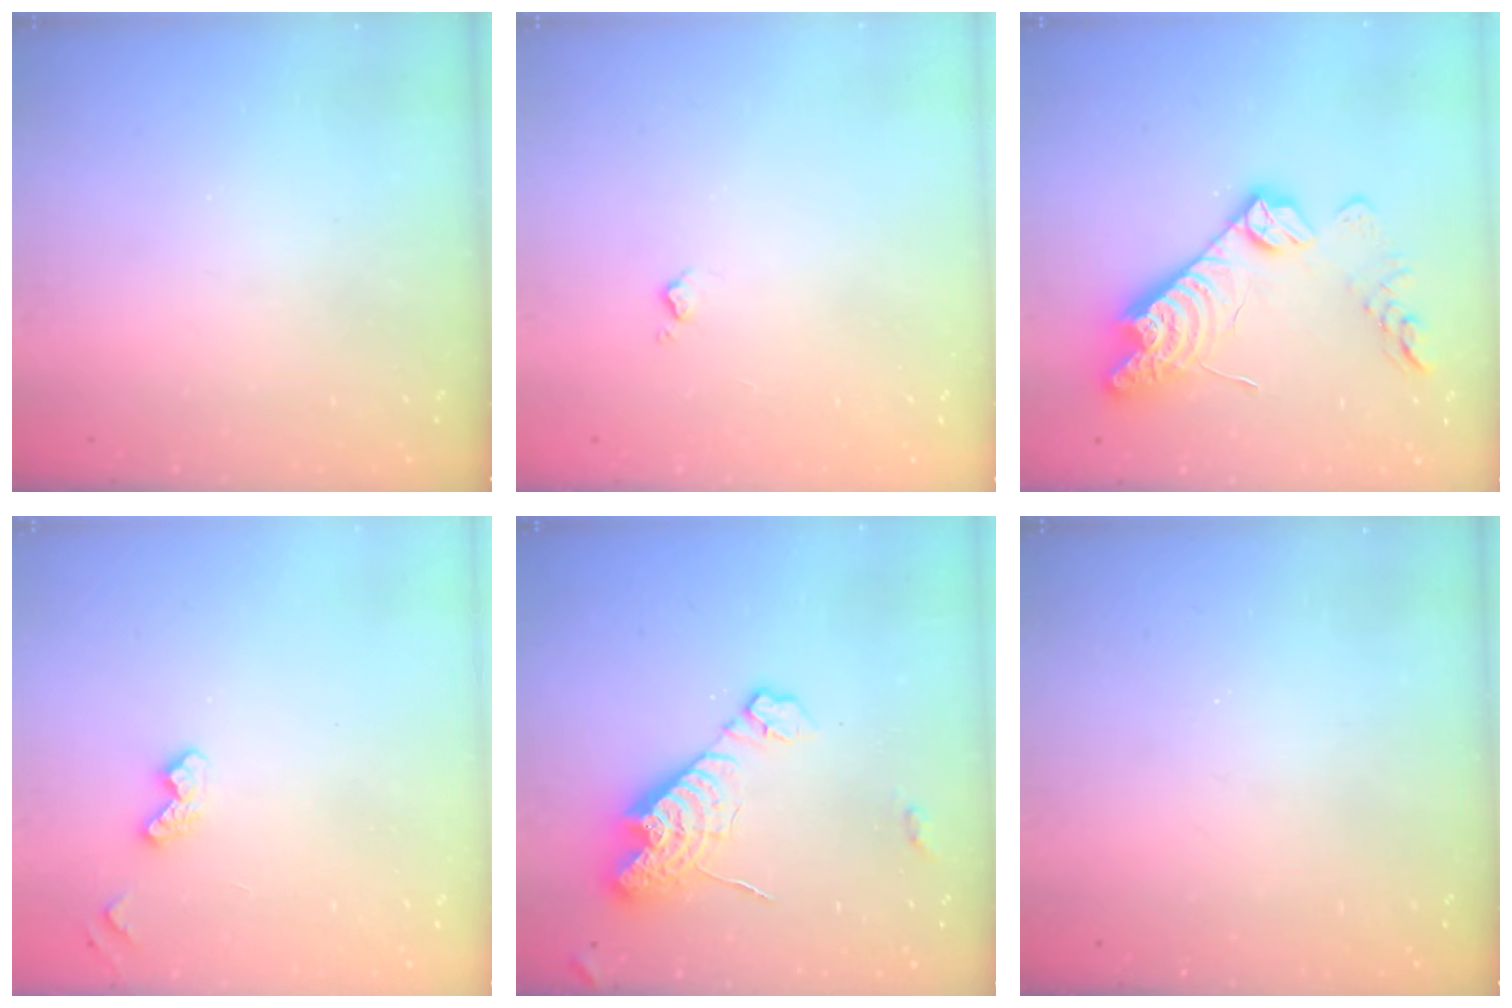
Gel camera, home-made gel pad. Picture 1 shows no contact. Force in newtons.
{"total": 2.6, "press": 2.6, "slide": 0.4}
{"total": 17.1, "press": 17.0, "slide": 0.7}
{"total": 4.4, "press": 4.4, "slide": 0.6}
{"total": 12.9, "press": 12.8, "slide": 1.0}
{"total": 0.0}